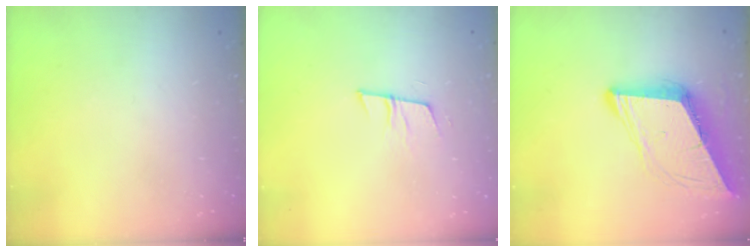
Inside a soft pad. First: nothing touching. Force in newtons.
{"total": 7.9, "press": 7.3, "slide": 3.0}
{"total": 9.1, "press": 9.1, "slide": 0.4}